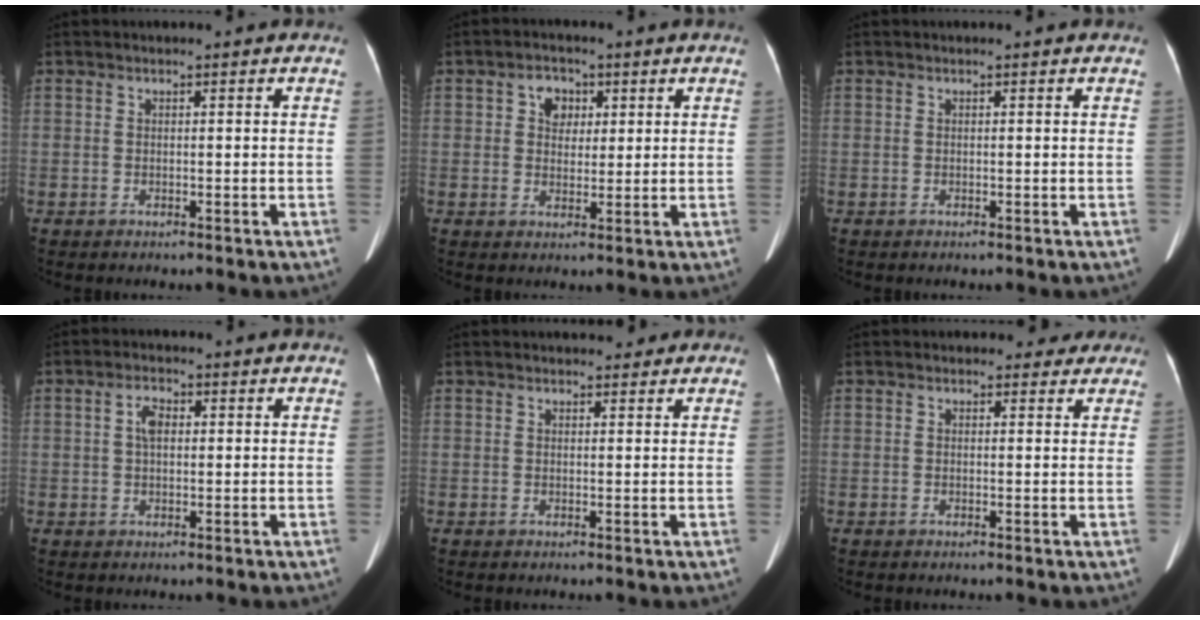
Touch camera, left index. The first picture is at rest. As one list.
[{"total": 3.8, "force": [1.3, 2.9, 2.0], "torque": [-0.031, 0.013, 0.023]}, {"total": 0.0}, {"total": 2.8, "force": [0.6, 1.3, 2.4], "torque": [-0.049, 0.014, 0.010]}, {"total": 4.3, "force": [3.7, 1.5, 1.6], "torque": [-0.009, 0.013, 0.044]}, {"total": 2.6, "force": [2.2, 1.4, 0.1], "torque": [0.012, 0.002, 0.013]}]